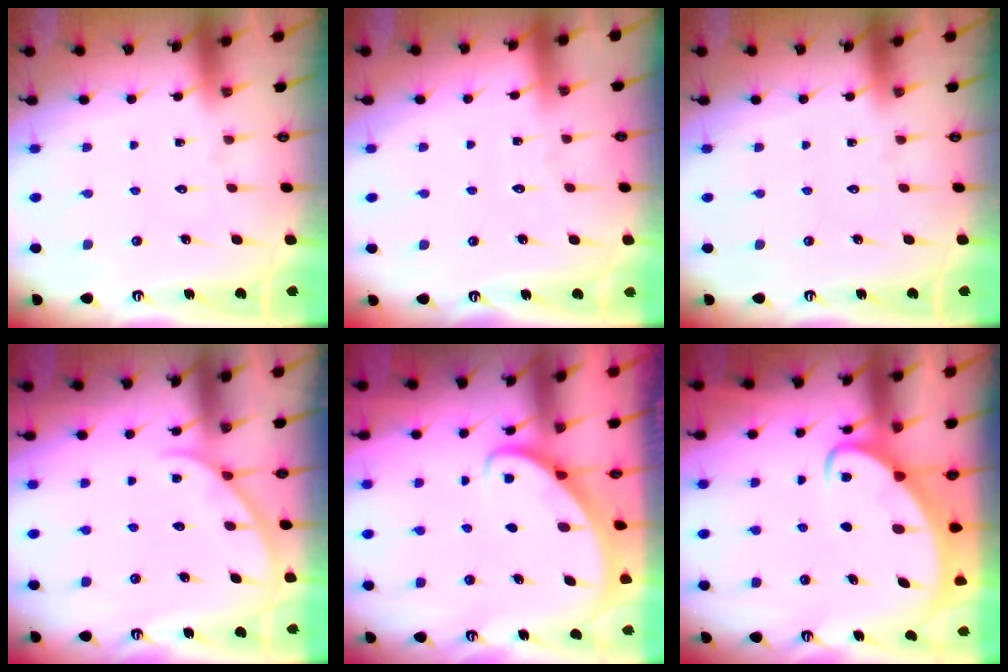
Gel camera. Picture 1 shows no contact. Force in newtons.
{"total": 1.7, "press": 1.7, "slide": 0.2}
{"total": 0.0}
{"total": 1.2, "press": 1.1, "slide": 0.2}
{"total": 2.8, "press": 2.8, "slide": 0.2}
{"total": 2.5, "press": 2.4, "slide": 0.3}